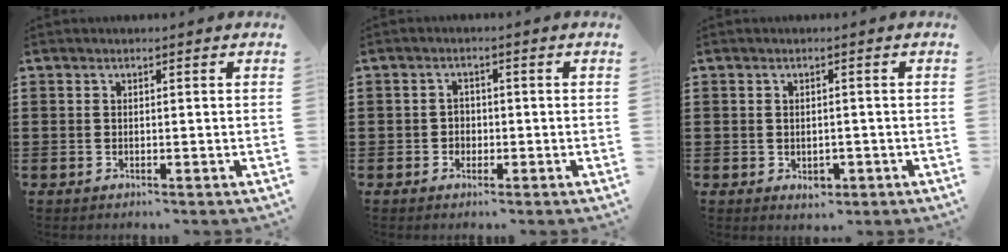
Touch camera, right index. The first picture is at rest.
{"total": 1.7, "force": [-0.6, 1.5, 0.5], "torque": [-0.015, 0.003, -0.016]}
{"total": 2.0, "force": [-0.6, 1.3, 1.4], "torque": [-0.028, 0.002, -0.012]}